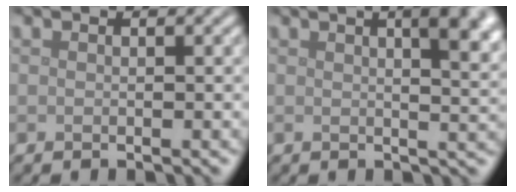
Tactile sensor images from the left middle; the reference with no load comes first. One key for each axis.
{"total": 7.2, "fx": 2.7, "fy": 3.0, "fz": 5.9, "tx": -0.039, "ty": 0.030, "tz": 0.023}